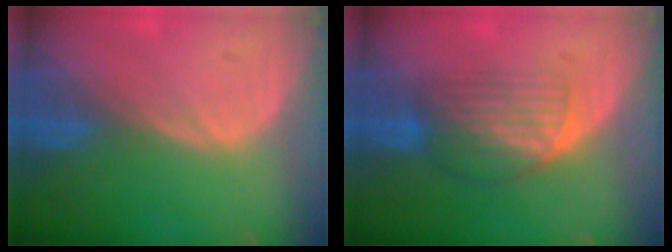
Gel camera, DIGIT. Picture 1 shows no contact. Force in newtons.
{"total": 6.8, "press": 6.0, "slide": 3.2}